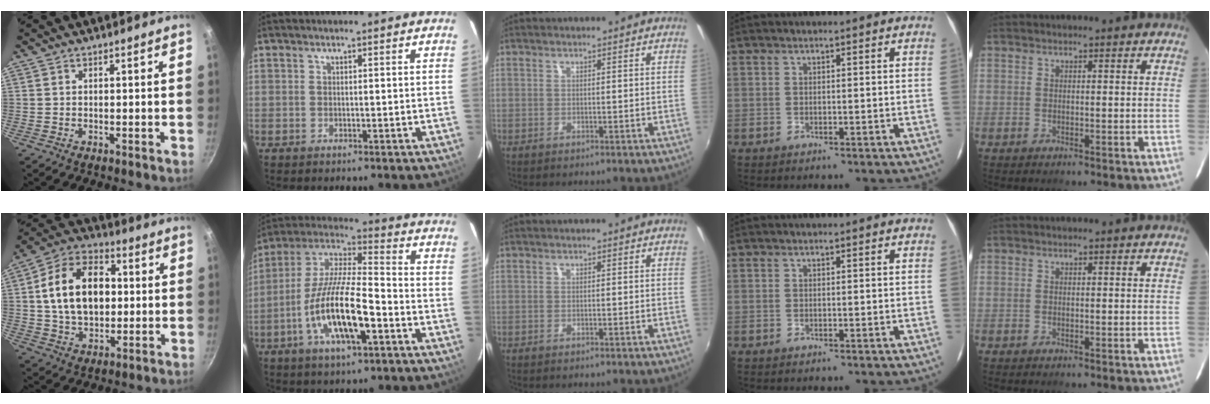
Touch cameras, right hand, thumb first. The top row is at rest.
{"thumb": {"total": 17.5, "force": [1.7, 11.9, 12.8], "torque": [-0.185, 0.020, 0.021]}, "index": {"total": 16.5, "force": [-6.3, 4.6, 14.6], "torque": [-0.294, -0.013, -0.119]}}